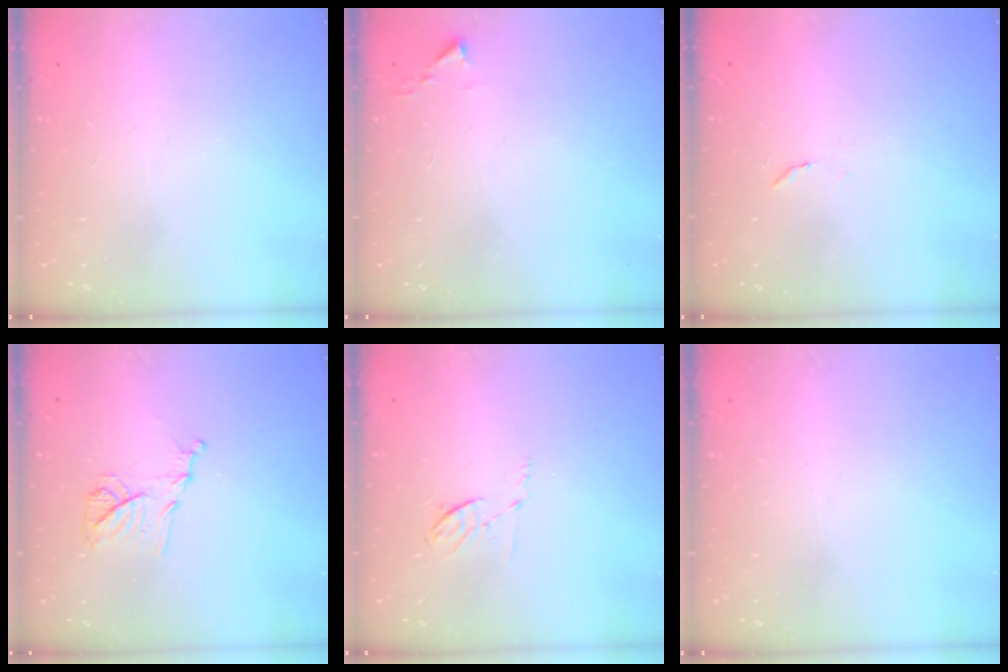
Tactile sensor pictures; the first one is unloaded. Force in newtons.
{"total": 2.4, "press": 2.4, "slide": 0.3}
{"total": 5.9, "press": 5.9, "slide": 0.4}
{"total": 10.3, "press": 10.3, "slide": 0.5}
{"total": 4.4, "press": 4.2, "slide": 1.5}
{"total": 0.0}